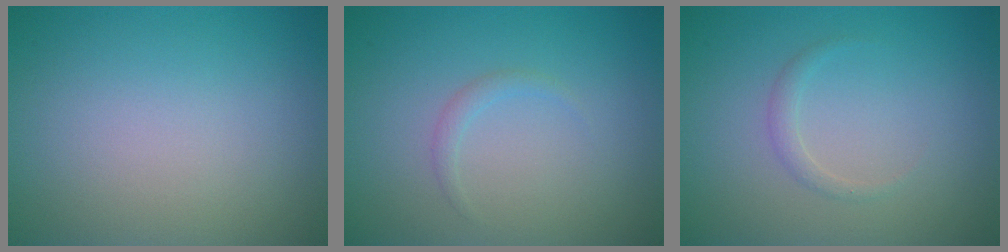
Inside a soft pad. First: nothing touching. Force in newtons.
{"total": 0.8, "press": 0.8, "slide": 0.1}
{"total": 1.0, "press": 1.0, "slide": 0.0}